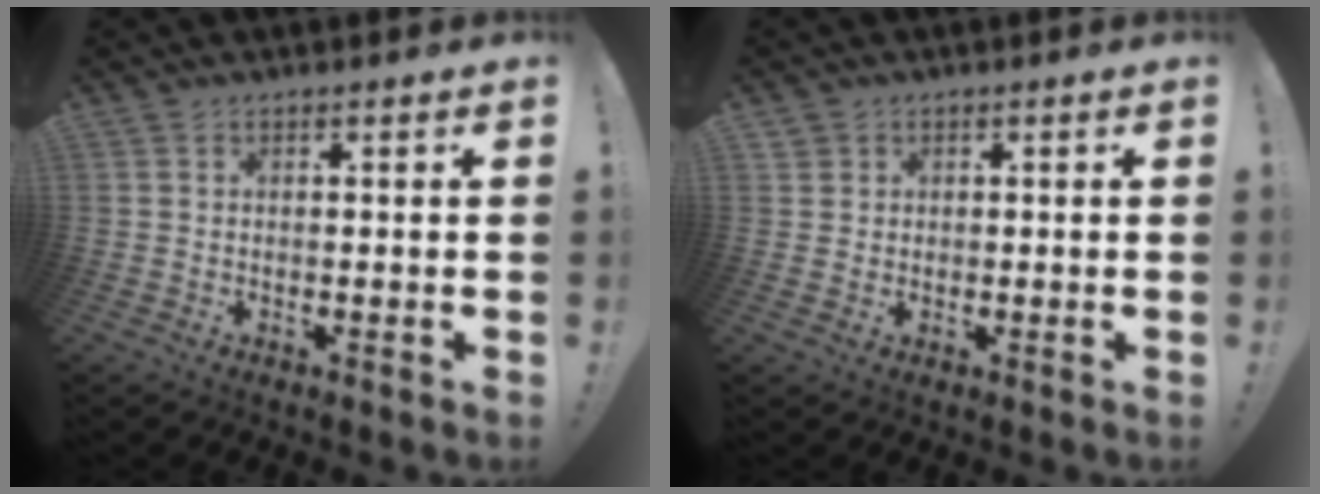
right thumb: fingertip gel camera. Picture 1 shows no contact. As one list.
[{"total": 2.4, "force": [1.1, 2.1, 0.2], "torque": [0.001, -0.004, 0.020]}]